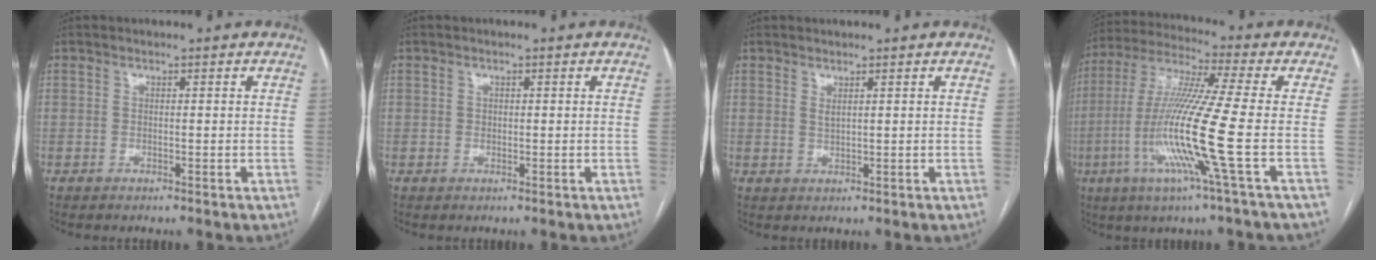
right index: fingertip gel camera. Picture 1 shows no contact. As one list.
[{"total": 0.6, "force": [0.1, 0.5, 0.3], "torque": [-0.003, 0.001, 0.001]}, {"total": 1.0, "force": [0.7, 0.2, 0.7], "torque": [-0.014, -0.005, 0.016]}, {"total": 15.5, "force": [-4.1, -1.8, 14.8], "torque": [-0.301, -0.017, -0.091]}]